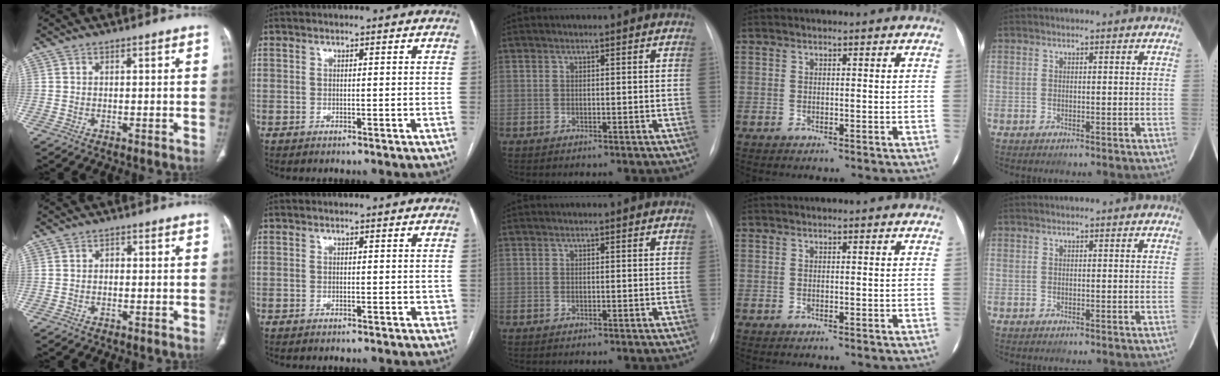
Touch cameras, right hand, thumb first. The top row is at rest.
{"thumb": {"total": 1.1, "force": [-0.1, 0.9, 0.7], "torque": [-0.007, 0.004, -0.006]}, "index": {"total": 0.8, "force": [-0.1, 0.6, 0.6], "torque": [-0.003, 0.004, 0.000]}}